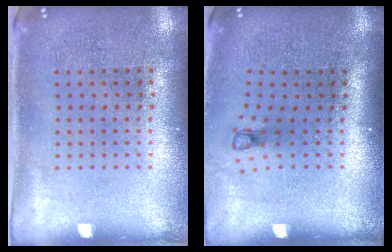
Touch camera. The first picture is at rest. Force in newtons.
{"total": 0.8, "press": 0.4, "slide": 0.7}